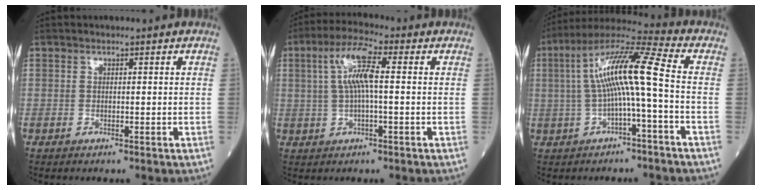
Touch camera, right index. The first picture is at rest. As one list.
[{"total": 7.2, "force": [1.2, 0.9, 7.0], "torque": [-0.145, 0.016, 0.020]}, {"total": 11.7, "force": [-0.2, 0.4, 11.6], "torque": [-0.216, 0.036, -0.008]}]